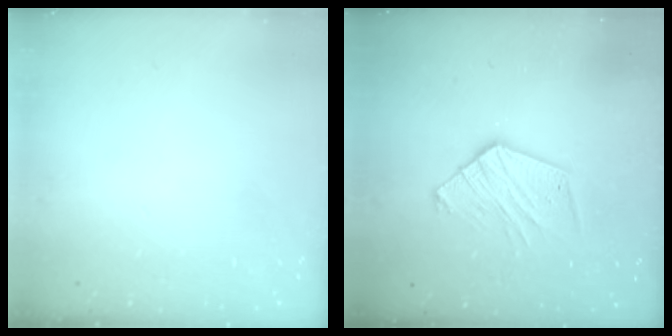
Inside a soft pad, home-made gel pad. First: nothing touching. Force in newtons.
{"total": 11.6, "press": 11.5, "slide": 1.0}